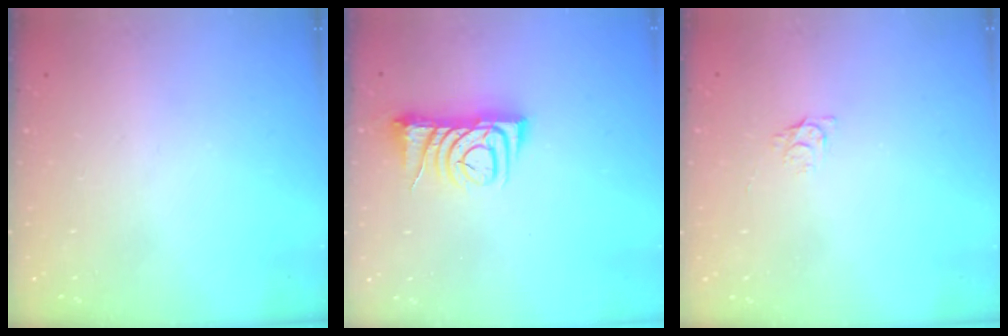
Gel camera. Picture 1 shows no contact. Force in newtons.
{"total": 6.7, "press": 6.7, "slide": 0.4}
{"total": 3.8, "press": 3.8, "slide": 0.5}